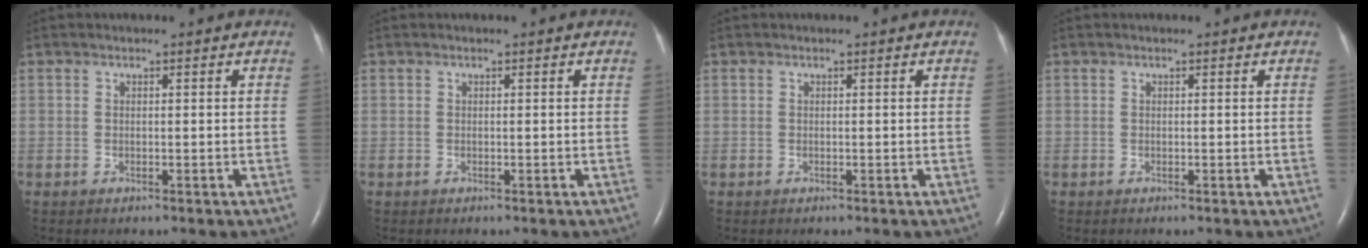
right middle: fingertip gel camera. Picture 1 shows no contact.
{"total": 0.0}
{"total": 0.0}
{"total": 0.0}